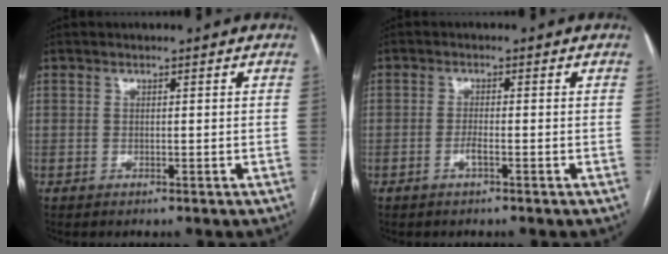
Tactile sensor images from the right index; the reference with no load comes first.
{"total": 1.5, "force": [-0.8, 0.0, 1.3], "torque": [-0.023, 0.001, -0.017]}